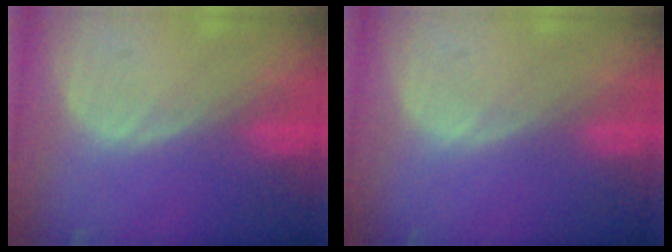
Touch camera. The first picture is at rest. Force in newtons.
{"total": 0.0}